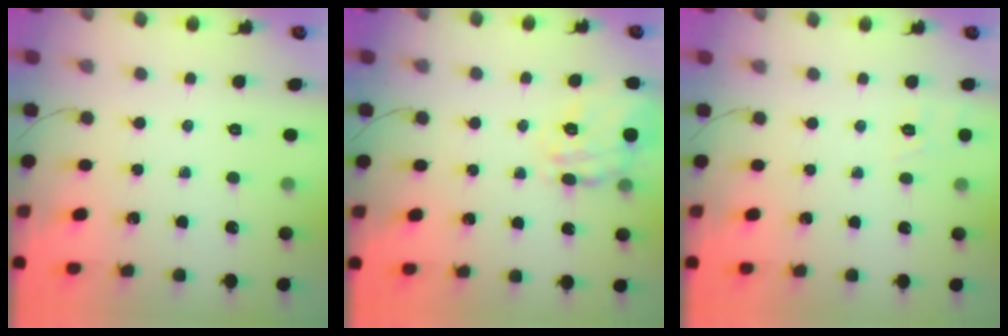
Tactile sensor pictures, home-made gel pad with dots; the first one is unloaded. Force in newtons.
{"total": 18.1, "press": 18.0, "slide": 1.8}
{"total": 7.3, "press": 7.1, "slide": 1.5}